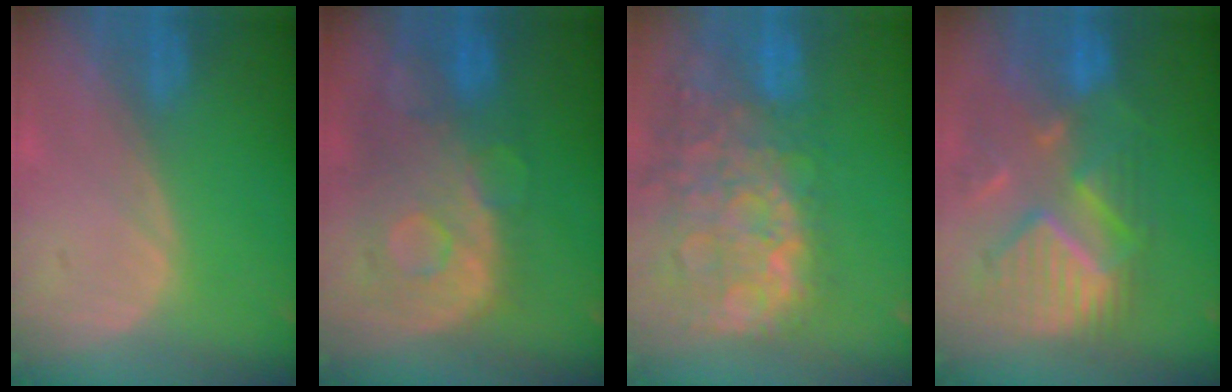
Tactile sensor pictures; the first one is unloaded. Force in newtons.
{"total": 11.0, "press": 9.7, "slide": 5.3}
{"total": 15.0, "press": 12.2, "slide": 8.7}
{"total": 11.4, "press": 10.1, "slide": 5.2}